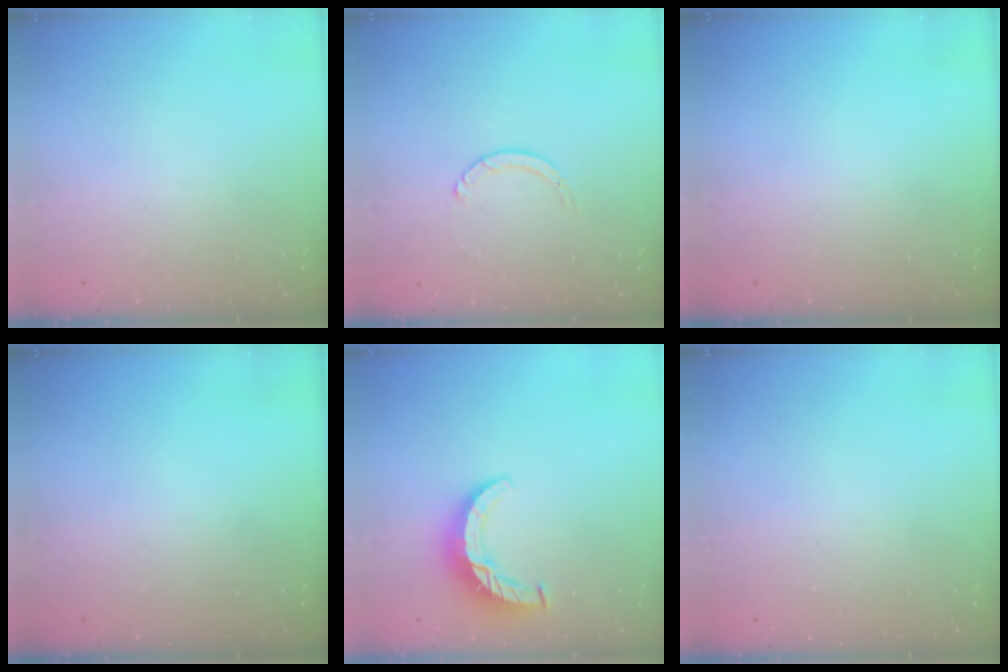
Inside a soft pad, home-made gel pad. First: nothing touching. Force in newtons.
{"total": 1.1, "press": 1.1, "slide": 0.1}
{"total": 0.0}
{"total": 0.0}
{"total": 9.3, "press": 9.3, "slide": 0.5}
{"total": 2.2, "press": 2.2, "slide": 0.1}